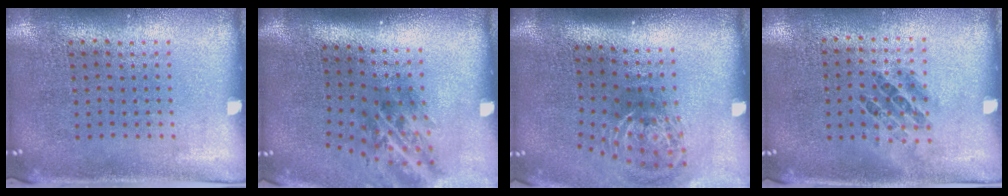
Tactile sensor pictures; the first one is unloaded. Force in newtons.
{"total": 1.9, "press": 1.3, "slide": 1.5}
{"total": 2.0, "press": 1.2, "slide": 1.6}
{"total": 0.9, "press": 0.6, "slide": 0.7}